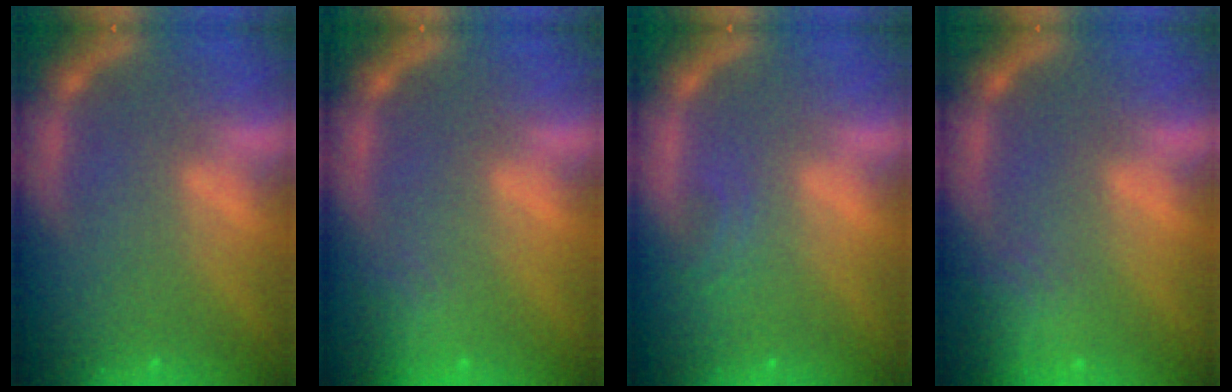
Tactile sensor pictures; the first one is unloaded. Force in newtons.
{"total": 2.4}
{"total": 1.4}
{"total": 4.0}